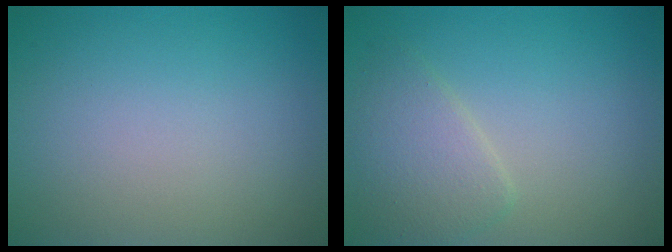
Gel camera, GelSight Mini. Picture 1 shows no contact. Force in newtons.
{"total": 3.1, "press": 3.1, "slide": 0.2}